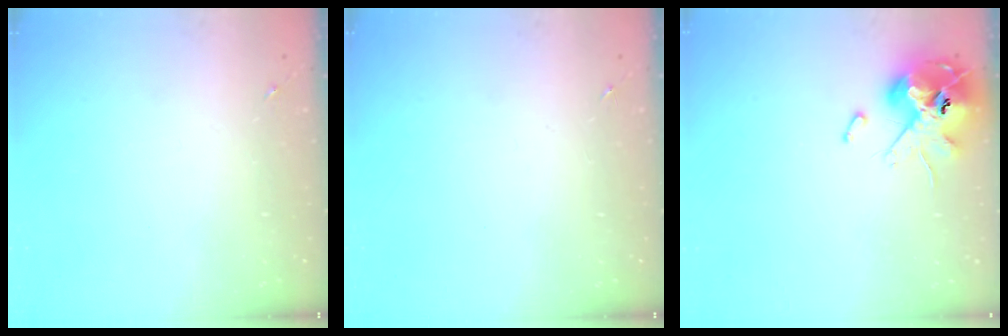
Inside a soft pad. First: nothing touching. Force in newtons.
{"total": 0.0}
{"total": 13.1, "press": 12.9, "slide": 2.1}